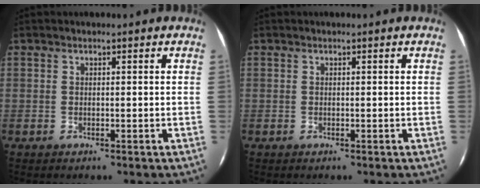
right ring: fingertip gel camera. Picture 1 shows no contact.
{"total": 0.0}